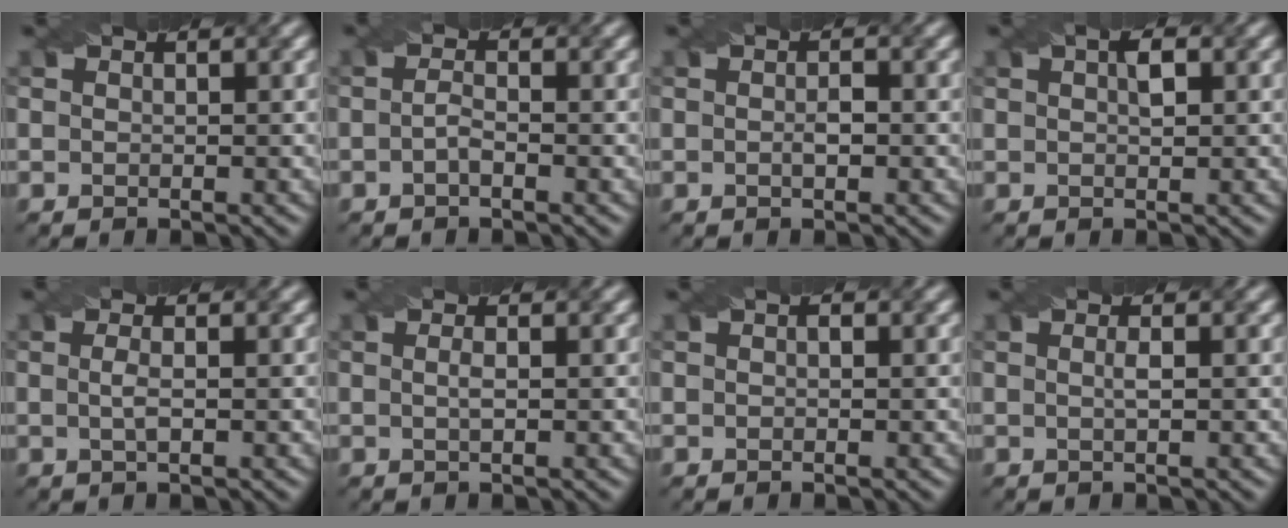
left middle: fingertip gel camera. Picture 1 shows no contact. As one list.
[{"total": 1.2, "force": [-0.6, 0.3, 1.0], "torque": [-0.023, 0.001, -0.012]}, {"total": 1.1, "force": [-0.3, 0.3, 1.0], "torque": [-0.023, -0.001, -0.004]}, {"total": 1.5, "force": [0.5, 0.6, 1.3], "torque": [-0.023, 0.003, 0.009]}, {"total": 1.3, "force": [-0.1, 0.3, 1.3], "torque": [-0.029, 0.002, -0.002]}, {"total": 0.9, "force": [-0.1, 0.2, 0.9], "torque": [-0.020, 0.003, -0.001]}, {"total": 0.5, "force": [0.0, 0.3, 0.4], "torque": [-0.007, 0.001, 0.000]}, {"total": 1.0, "force": [0.0, 0.2, 1.0], "torque": [-0.018, 0.003, 0.000]}]